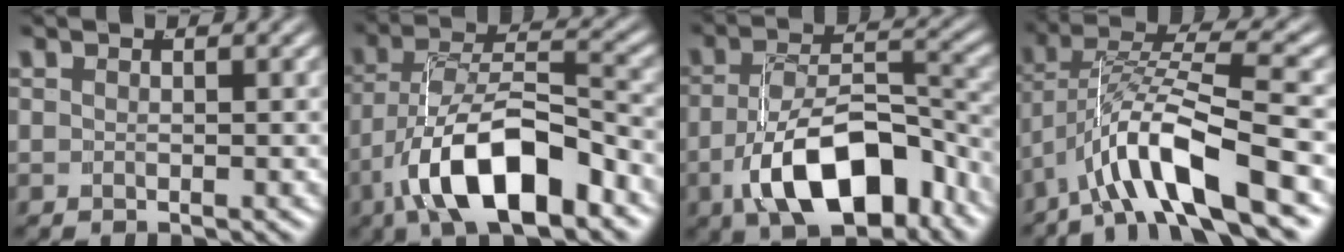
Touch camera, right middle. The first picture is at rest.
{"total": 8.3, "force": [-3.2, 3.5, 6.8], "torque": [-0.117, -0.016, -0.043]}
{"total": 9.8, "force": [-5.0, 4.5, 7.2], "torque": [-0.107, -0.019, -0.065]}
{"total": 6.8, "force": [-1.7, 3.1, 5.9], "torque": [-0.124, -0.011, -0.022]}